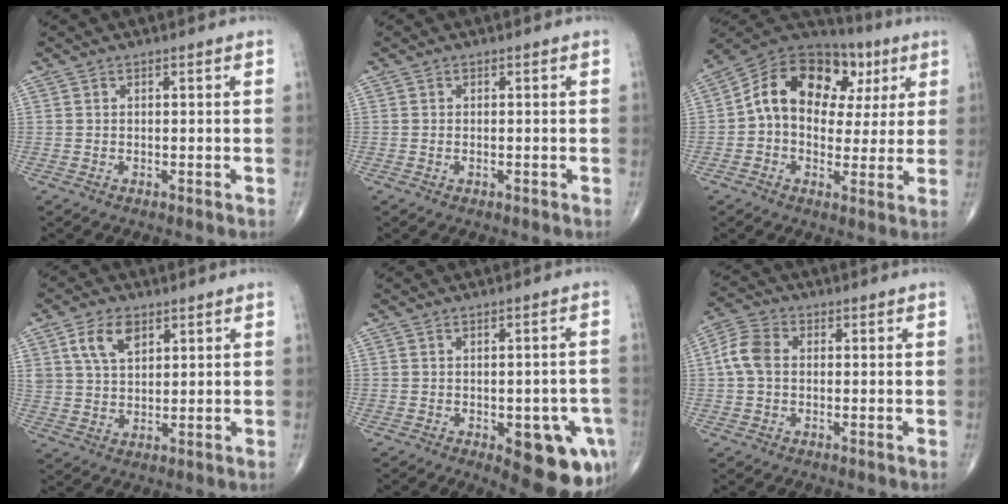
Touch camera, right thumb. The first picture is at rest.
{"total": 0.6, "force": [-0.2, 0.3, 0.5], "torque": [-0.010, 0.002, -0.003]}
{"total": 18.3, "force": [3.9, 12.3, 12.9], "torque": [-0.175, 0.032, 0.052]}
{"total": 7.1, "force": [3.4, 4.3, 4.6], "torque": [-0.072, -0.011, 0.066]}
{"total": 13.5, "force": [-5.3, 5.8, 11.0], "torque": [-0.094, 0.011, -0.052]}
{"total": 5.9, "force": [0.3, 4.3, 4.1], "torque": [-0.087, 0.017, -0.003]}